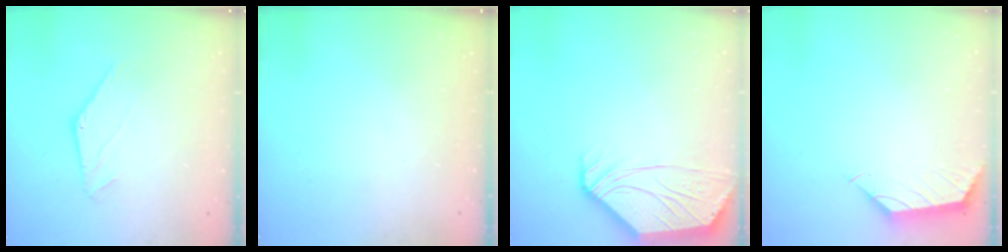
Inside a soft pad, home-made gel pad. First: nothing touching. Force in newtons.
{"total": 0.0}
{"total": 8.3, "press": 8.2, "slide": 1.1}
{"total": 1.1, "press": 1.0, "slide": 0.4}